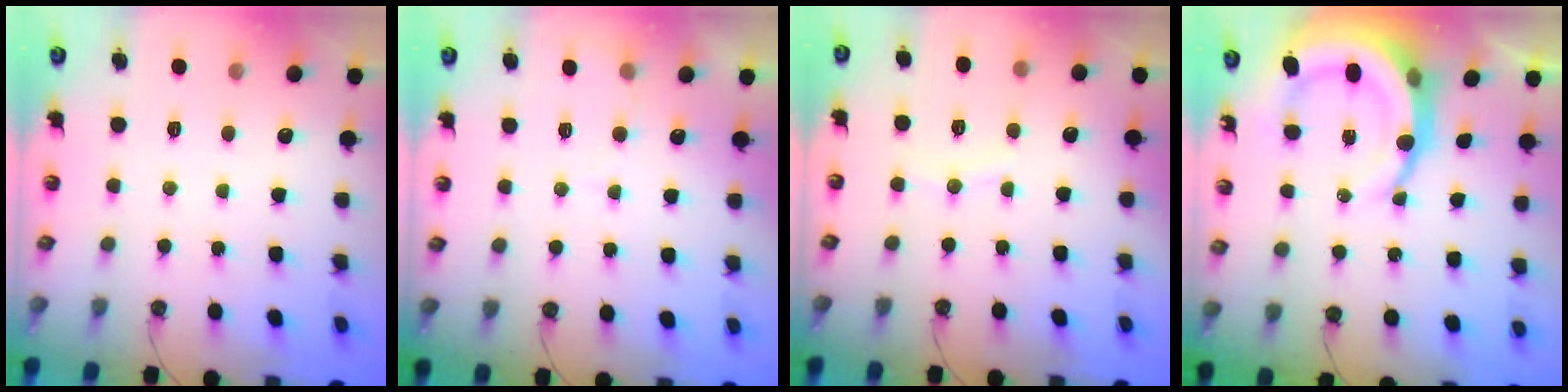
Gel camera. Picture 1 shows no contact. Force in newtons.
{"total": 3.6, "press": 3.6, "slide": 0.4}
{"total": 5.2, "press": 5.1, "slide": 0.8}
{"total": 12.4, "press": 12.2, "slide": 2.5}